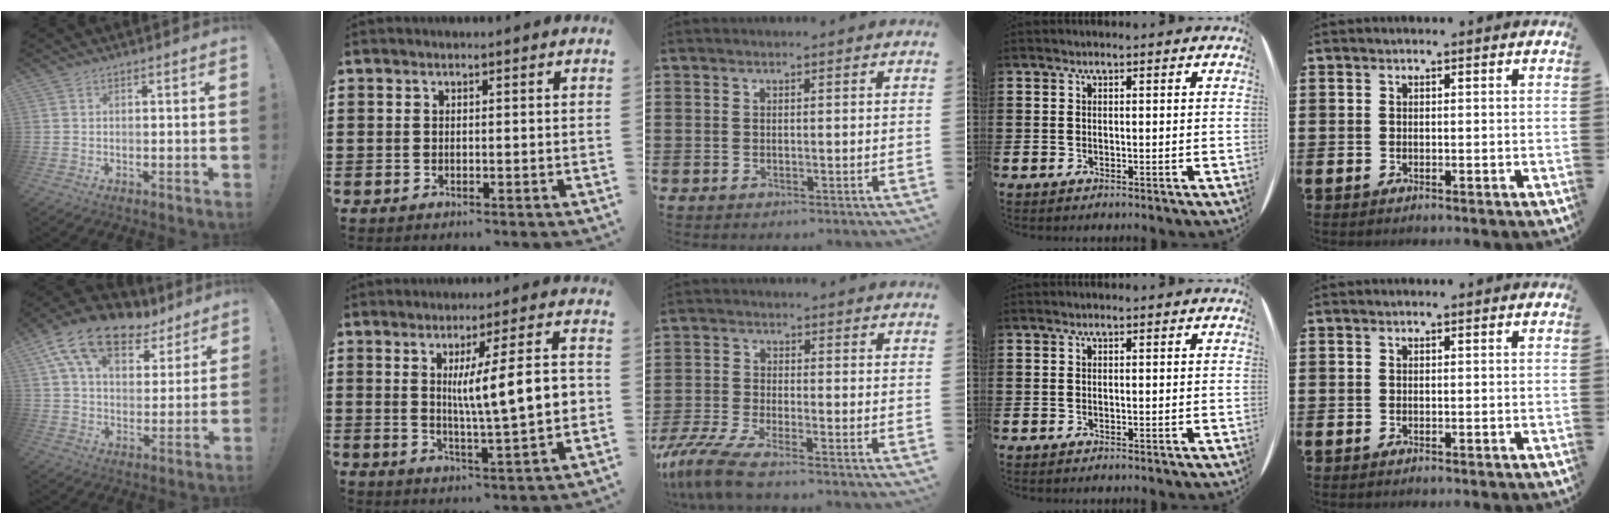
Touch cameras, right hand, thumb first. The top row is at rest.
{"thumb": {"total": 16.3, "force": [10.0, 9.0, 9.3], "torque": [-0.155, -0.058, 0.179]}, "index": {"total": 10.3, "force": [1.2, 1.4, 10.1], "torque": [-0.159, -0.006, 0.011]}, "middle": {"total": 5.6, "force": [-4.6, 0.4, 3.2], "torque": [-0.094, -0.025, -0.097]}}